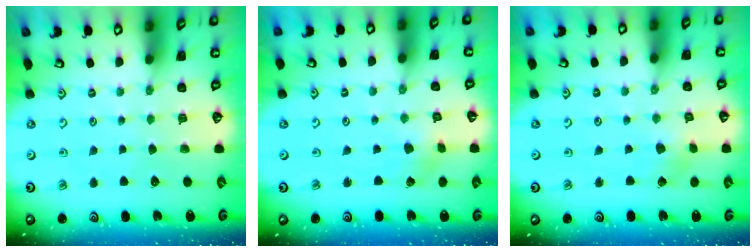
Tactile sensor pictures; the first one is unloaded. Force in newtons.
{"total": 2.6, "press": 2.6, "slide": 0.4}
{"total": 2.8, "press": 2.8, "slide": 0.5}